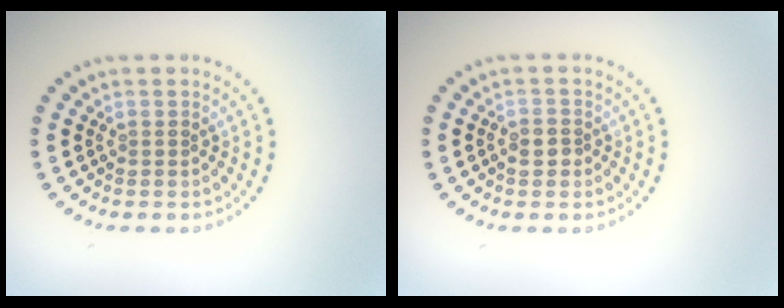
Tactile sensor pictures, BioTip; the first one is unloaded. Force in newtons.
{"total": 1.2, "press": 1.2, "slide": 0.2}